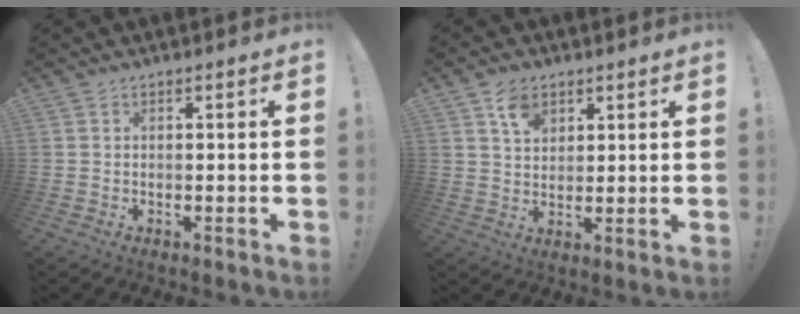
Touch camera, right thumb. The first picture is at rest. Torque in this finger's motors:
{"motor_torque": [0.54, 0.40, -0.08, 0.08, 0.00]}